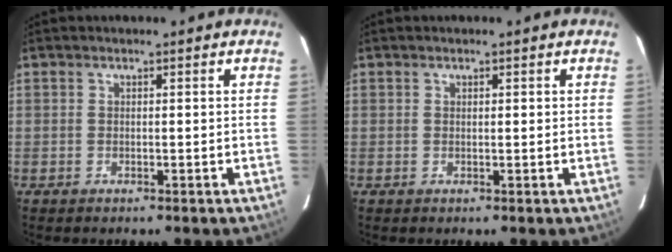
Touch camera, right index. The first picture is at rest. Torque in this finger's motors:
{"motor_torque": [-0.11, -0.02, -0.01, 0.00]}